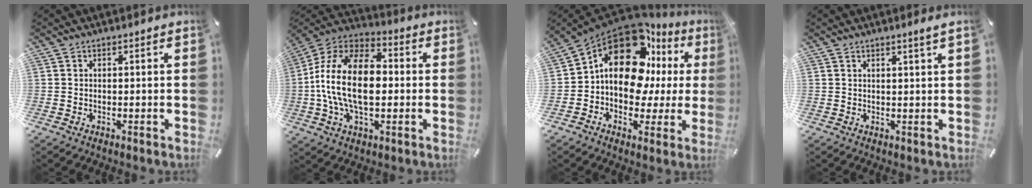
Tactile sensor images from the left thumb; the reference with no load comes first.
{"total": 18.8, "force": [-1.7, 11.5, 14.7], "torque": [-0.314, 0.012, -0.034]}
{"total": 19.2, "force": [7.1, 12.2, 13.1], "torque": [-0.237, -0.053, 0.114]}
{"total": 1.9, "force": [1.3, -0.1, 1.4], "torque": [-0.028, -0.003, 0.023]}